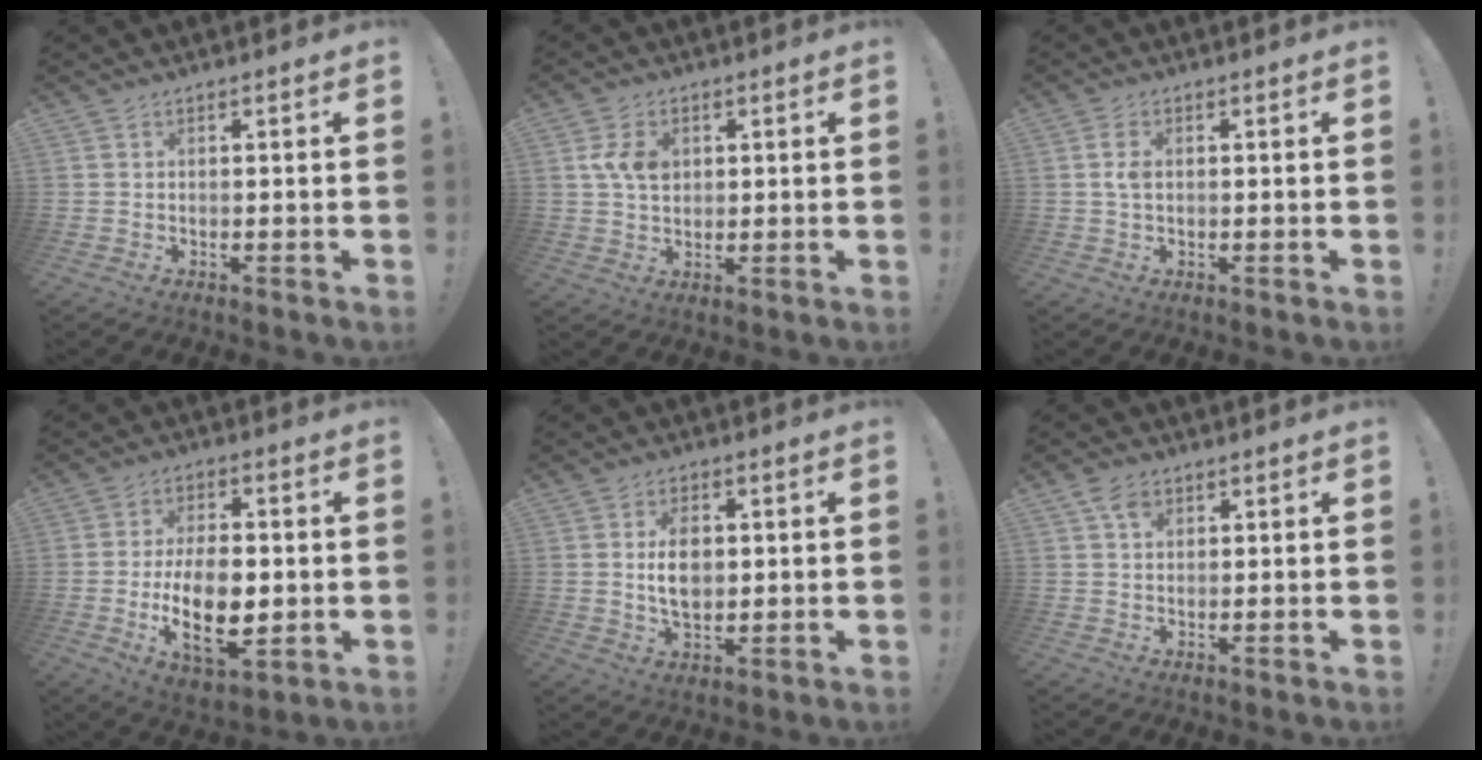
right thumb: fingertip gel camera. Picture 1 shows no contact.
{"total": 7.3, "force": [1.7, 5.4, 4.6], "torque": [-0.075, 0.002, 0.032]}
{"total": 1.6, "force": [0.2, 1.0, 1.2], "torque": [-0.028, 0.005, 0.003]}
{"total": 15.9, "force": [-2.4, 8.2, 13.5], "torque": [-0.240, -0.005, -0.043]}
{"total": 8.6, "force": [0.8, 5.5, 6.5], "torque": [-0.098, -0.002, 0.010]}
{"total": 4.0, "force": [1.9, 2.8, 2.2], "torque": [-0.033, -0.003, 0.035]}